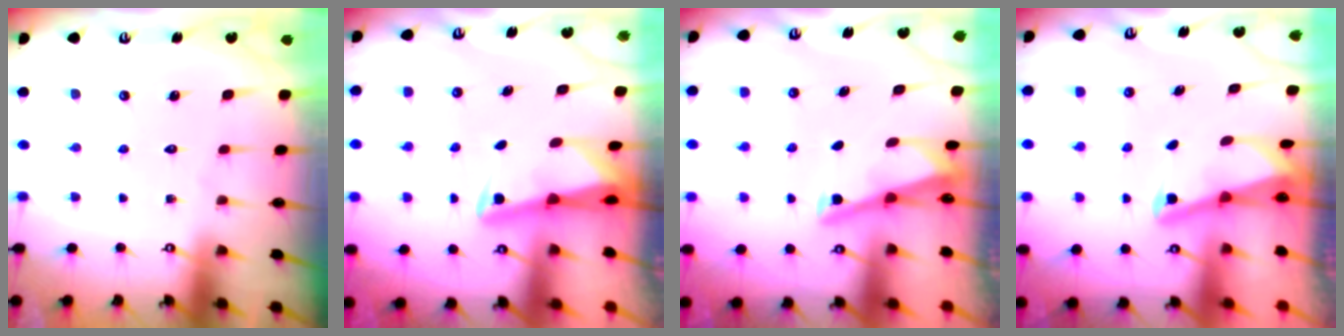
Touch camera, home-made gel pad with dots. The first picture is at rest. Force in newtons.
{"total": 2.3, "press": 2.3, "slide": 0.3}
{"total": 2.9, "press": 2.8, "slide": 0.4}
{"total": 2.3, "press": 2.2, "slide": 0.4}